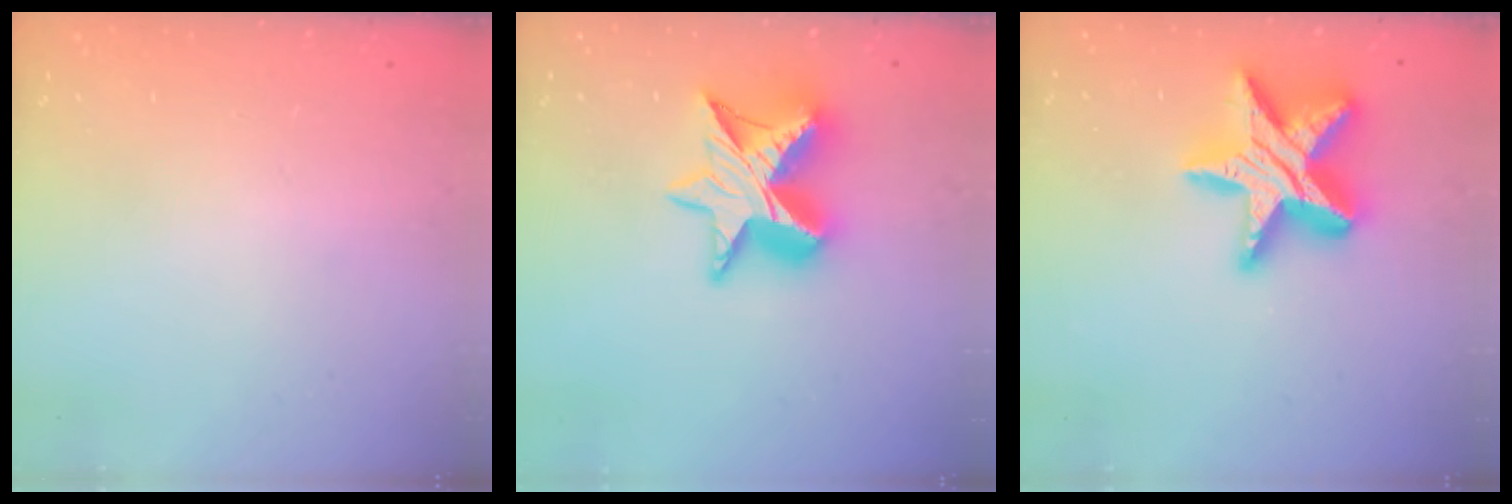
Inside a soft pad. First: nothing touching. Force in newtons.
{"total": 13.9, "press": 13.8, "slide": 1.0}
{"total": 20.3, "press": 20.2, "slide": 1.8}